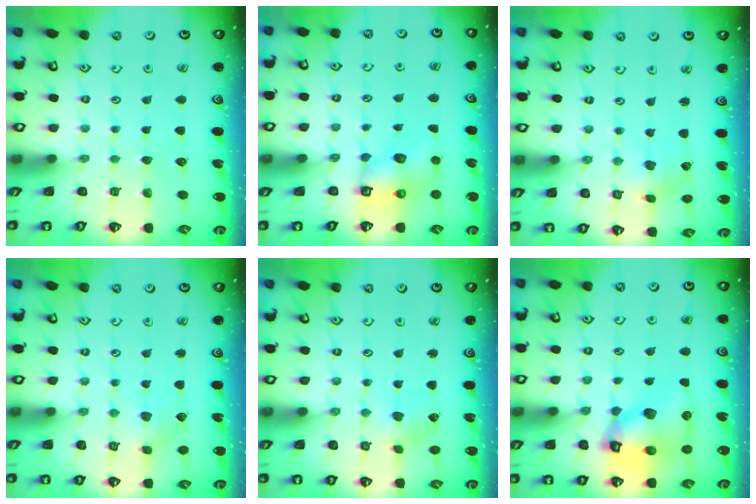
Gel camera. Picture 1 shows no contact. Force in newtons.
{"total": 6.4, "press": 6.4, "slide": 0.7}
{"total": 1.7, "press": 1.7, "slide": 0.3}
{"total": 2.4, "press": 2.3, "slide": 0.6}
{"total": 2.7, "press": 2.6, "slide": 0.6}
{"total": 14.8, "press": 14.7, "slide": 2.0}